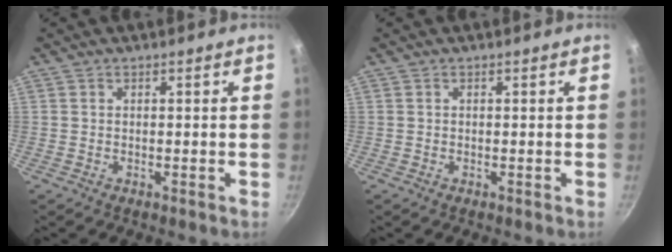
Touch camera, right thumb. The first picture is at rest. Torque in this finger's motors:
{"motor_torque": [-0.48, 0.50, -0.16, 0.15, 0.00]}